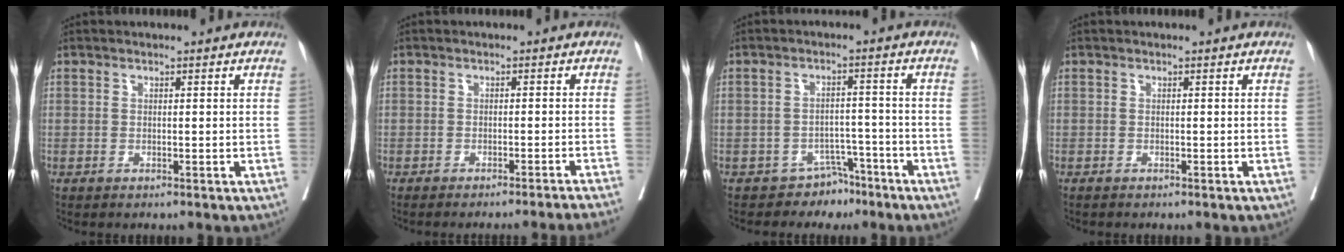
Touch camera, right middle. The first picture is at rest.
{"total": 10.1, "force": [-9.3, -2.5, 3.1], "torque": [-0.008, -0.027, -0.110]}
{"total": 4.6, "force": [-3.7, 2.7, 0.0], "torque": [0.011, 0.019, -0.052]}
{"total": 0.0}